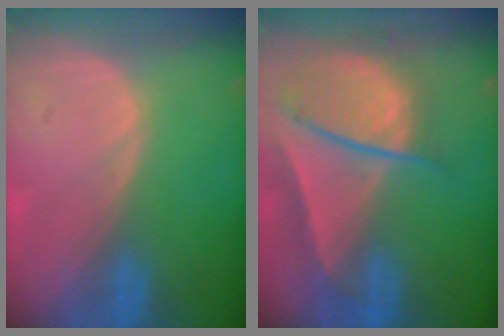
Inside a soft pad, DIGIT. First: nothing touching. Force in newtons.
{"total": 9.4, "press": 8.1, "slide": 4.8}